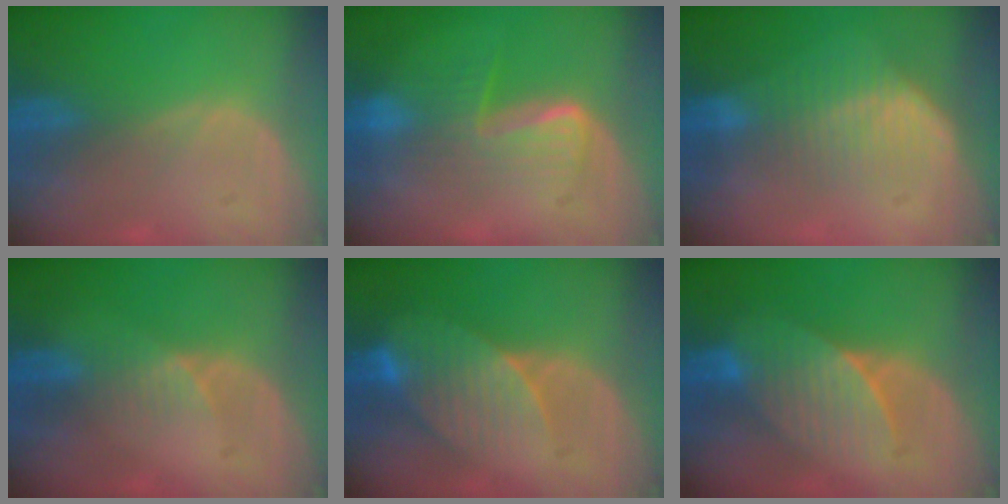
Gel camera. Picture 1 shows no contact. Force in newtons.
{"total": 6.6, "press": 6.3, "slide": 1.9}
{"total": 7.1, "press": 6.2, "slide": 3.5}
{"total": 2.6, "press": 2.2, "slide": 1.4}
{"total": 8.4, "press": 7.4, "slide": 3.9}
{"total": 7.1, "press": 7.0, "slide": 1.3}